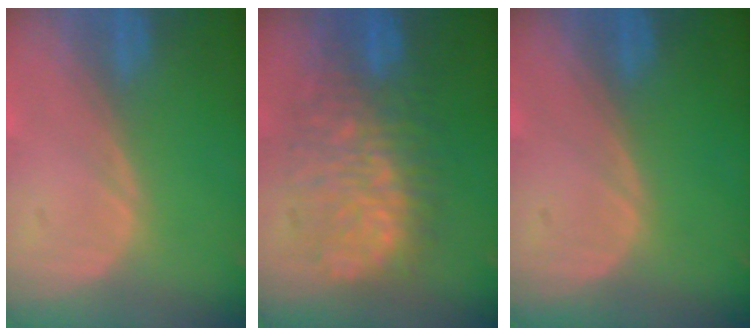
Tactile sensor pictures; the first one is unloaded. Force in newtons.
{"total": 11.0, "press": 10.9, "slide": 1.3}
{"total": 0.0}